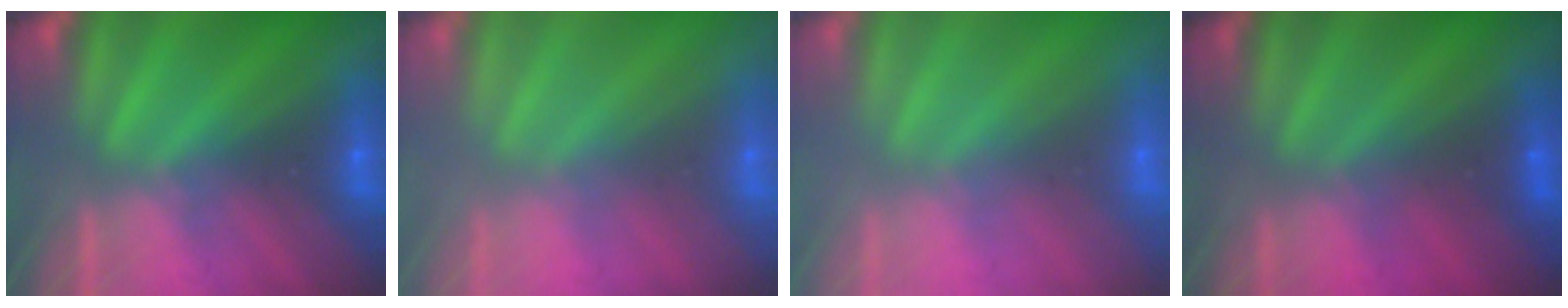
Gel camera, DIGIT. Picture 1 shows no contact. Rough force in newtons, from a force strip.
{"total": 2.9}
{"total": 2.8}
{"total": 1.7}